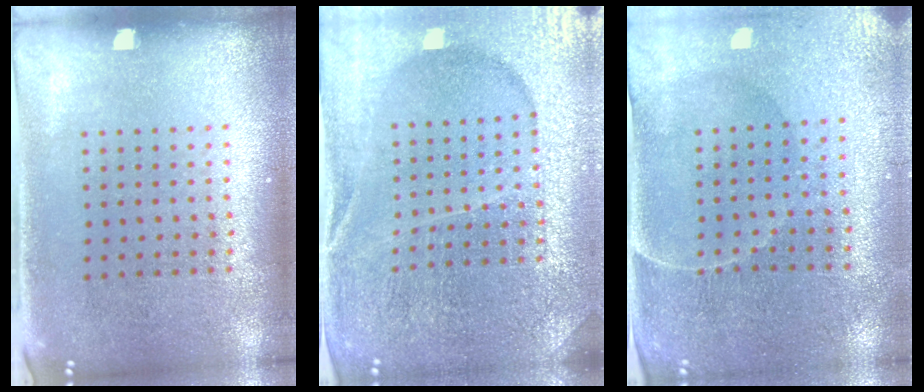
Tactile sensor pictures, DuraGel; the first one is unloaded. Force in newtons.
{"total": 4.9, "press": 4.5, "slide": 1.8}
{"total": 0.6, "press": 0.5, "slide": 0.4}